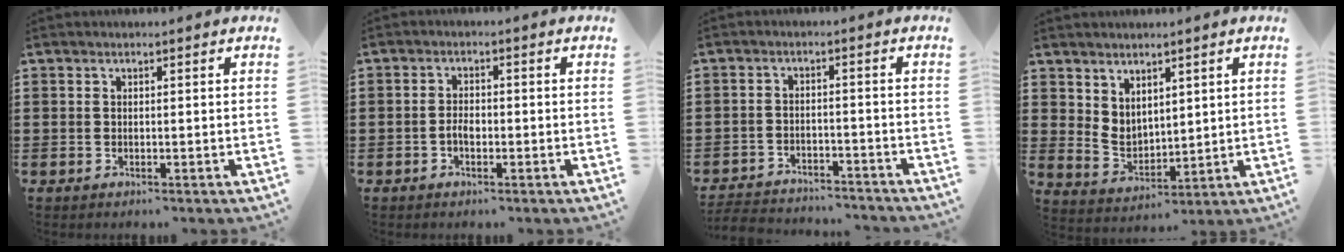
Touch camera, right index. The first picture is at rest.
{"total": 2.1, "force": [-0.7, 1.0, 1.7], "torque": [-0.039, 0.000, -0.015]}
{"total": 3.6, "force": [-3.6, 0.4, 0.1], "torque": [-0.013, 0.000, -0.079]}
{"total": 4.1, "force": [3.3, 2.3, 0.8], "torque": [-0.031, -0.006, 0.064]}